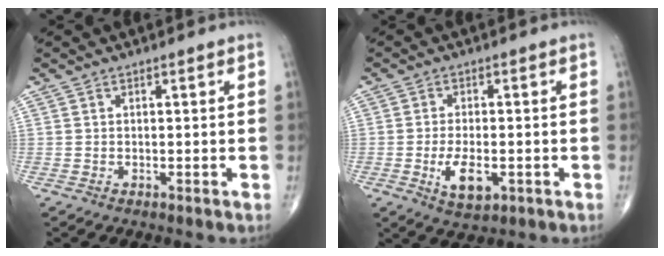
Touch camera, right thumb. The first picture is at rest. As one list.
[{"total": 6.4, "force": [-1.9, 3.1, 5.3], "torque": [-0.089, -0.004, -0.026]}]